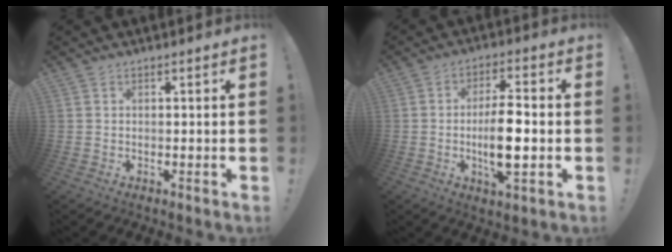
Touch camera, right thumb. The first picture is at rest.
{"total": 11.4, "force": [-1.7, 3.4, 10.7], "torque": [-0.200, -0.005, -0.038]}